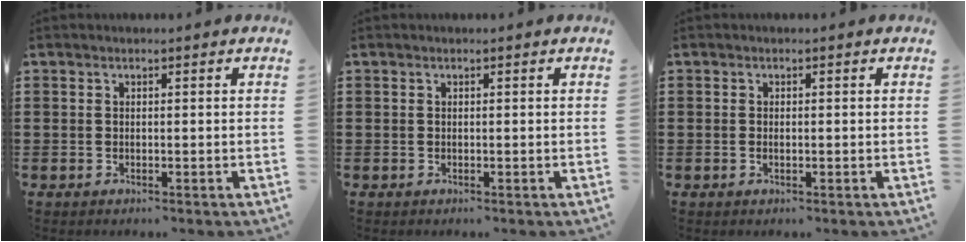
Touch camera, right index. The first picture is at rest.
{"total": 0.0}
{"total": 0.5, "force": [-0.1, 0.2, 0.5], "torque": [-0.011, -0.001, -0.001]}